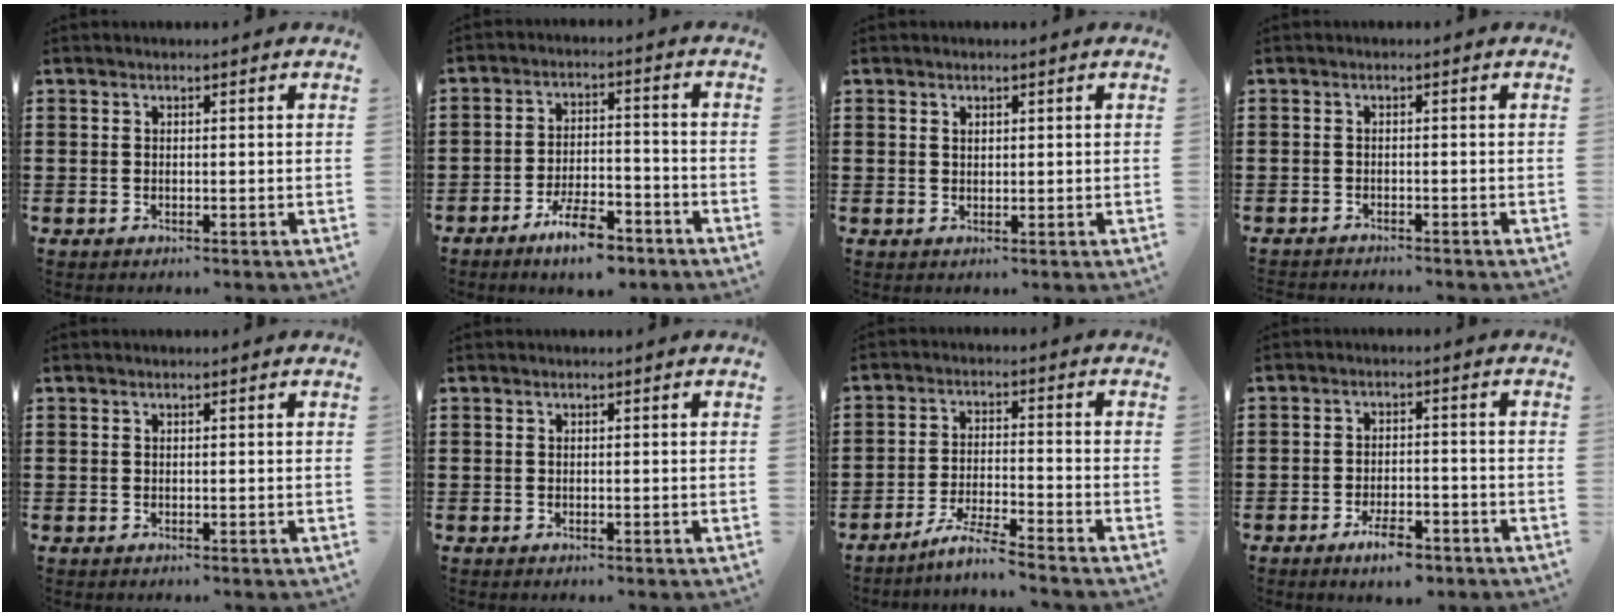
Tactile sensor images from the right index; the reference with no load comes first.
{"total": 7.4, "force": [-5.5, 2.0, 4.5], "torque": [-0.089, 0.008, -0.100]}
{"total": 0.8, "force": [0.5, 0.5, 0.4], "torque": [-0.009, 0.003, 0.009]}
{"total": 1.1, "force": [-1.1, -0.1, -0.1], "torque": [-0.001, 0.002, -0.024]}
{"total": 0.0}
{"total": 0.0}
{"total": 5.4, "force": [-4.9, -0.6, 2.3], "torque": [-0.051, -0.014, -0.096]}
{"total": 4.9, "force": [-3.5, 1.4, 3.2], "torque": [-0.056, 0.007, -0.063]}